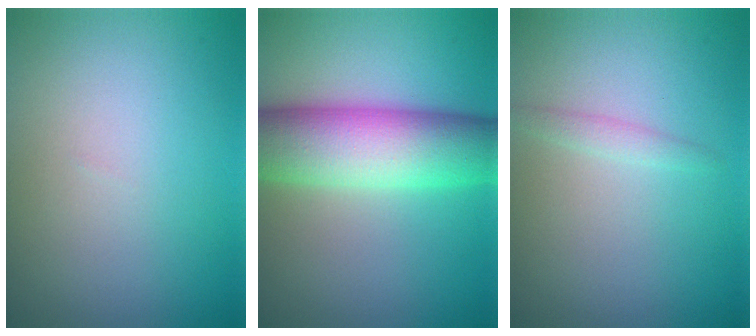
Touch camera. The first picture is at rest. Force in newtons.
{"total": 9.6, "press": 9.6, "slide": 0.3}
{"total": 0.9, "press": 0.9, "slide": 0.1}